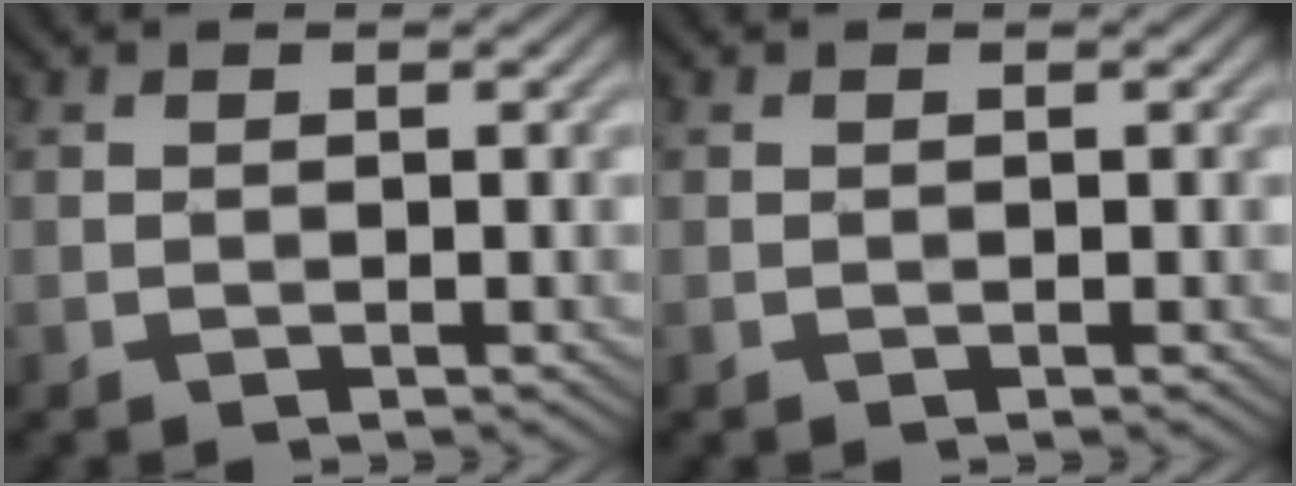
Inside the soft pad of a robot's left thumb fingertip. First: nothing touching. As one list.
[{"total": 0.0}]